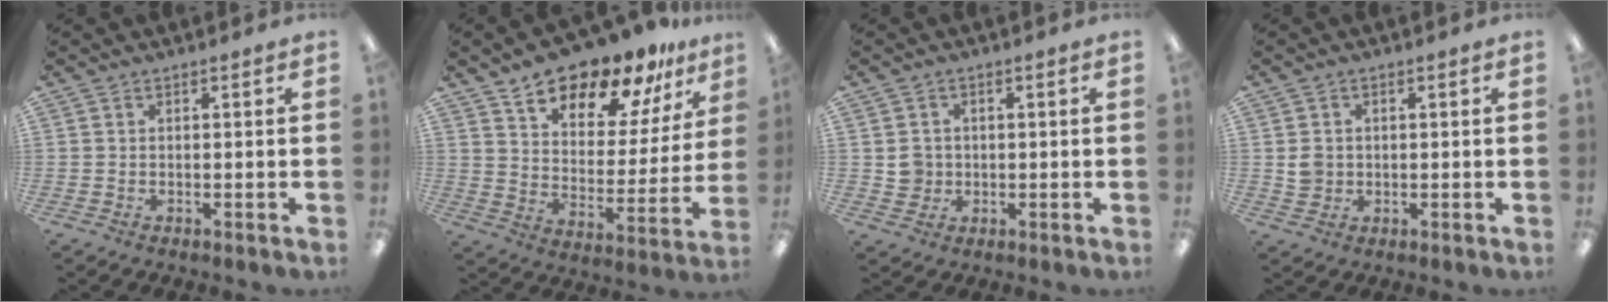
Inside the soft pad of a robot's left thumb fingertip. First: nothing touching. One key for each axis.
{"total": 16.3, "fx": 13.9, "fy": 6.2, "fz": 5.8, "tx": -0.102, "ty": -0.102, "tz": 0.245}
{"total": 3.8, "fx": 0.3, "fy": 3.8, "fz": 0.6, "tx": -0.002, "ty": 0.000, "tz": 0.003}
{"total": 3.4, "fx": 0.3, "fy": 3.2, "fz": 1.0, "tx": -0.005, "ty": 0.000, "tz": 0.002}